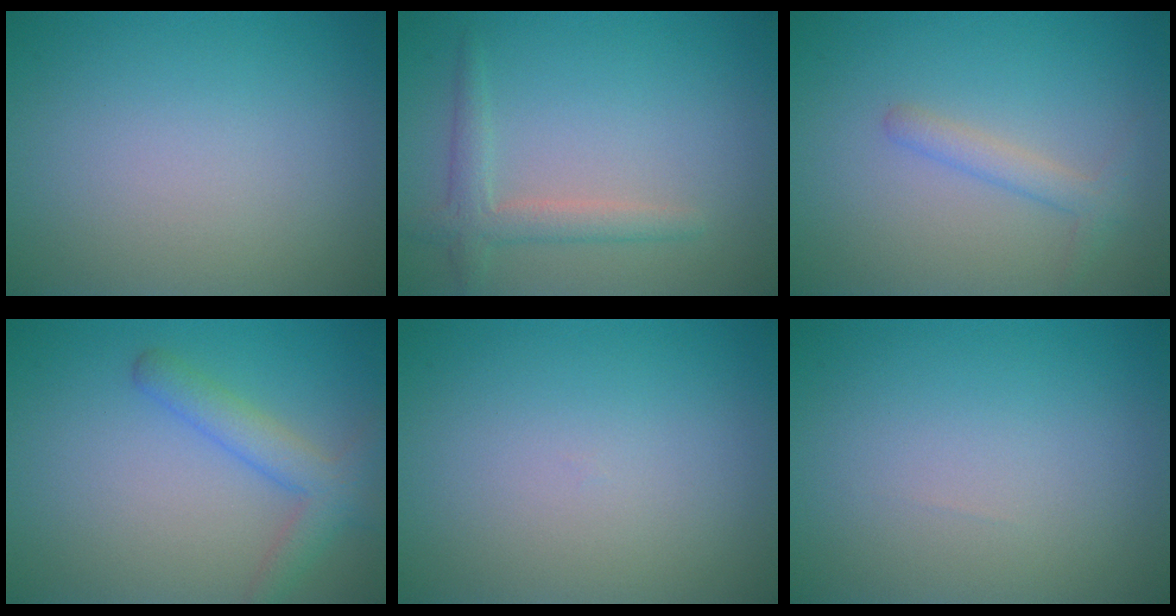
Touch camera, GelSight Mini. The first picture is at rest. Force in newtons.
{"total": 2.5, "press": 2.5, "slide": 0.3}
{"total": 1.8, "press": 1.8, "slide": 0.0}
{"total": 3.2, "press": 3.2, "slide": 0.2}
{"total": 0.0}
{"total": 0.0}